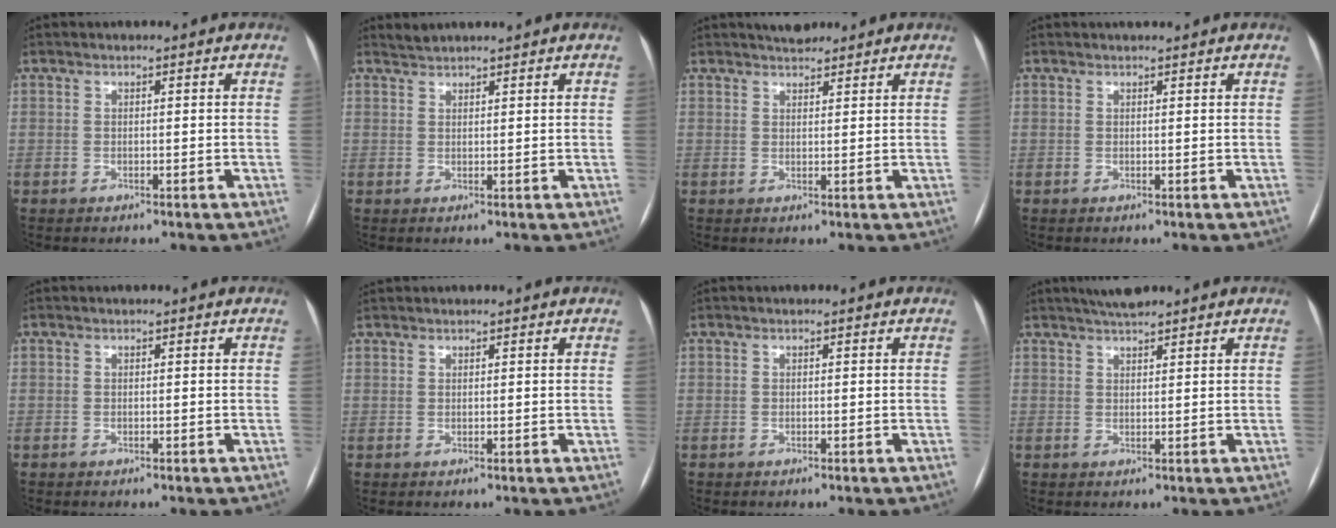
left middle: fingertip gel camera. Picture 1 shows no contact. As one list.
[{"total": 1.7, "force": [1.6, -0.3, -0.2], "torque": [0.001, 0.010, 0.034]}, {"total": 3.2, "force": [3.0, 1.0, 0.8], "torque": [-0.010, 0.017, 0.045]}, {"total": 1.0, "force": [0.9, -0.3, 0.1], "torque": [-0.002, 0.006, 0.016]}, {"total": 0.0}, {"total": 1.2, "force": [1.2, 0.4, 0.1], "torque": [-0.006, 0.018, 0.023]}, {"total": 0.0}, {"total": 3.9, "force": [3.4, 0.4, 1.8], "torque": [-0.030, 0.018, 0.058]}]